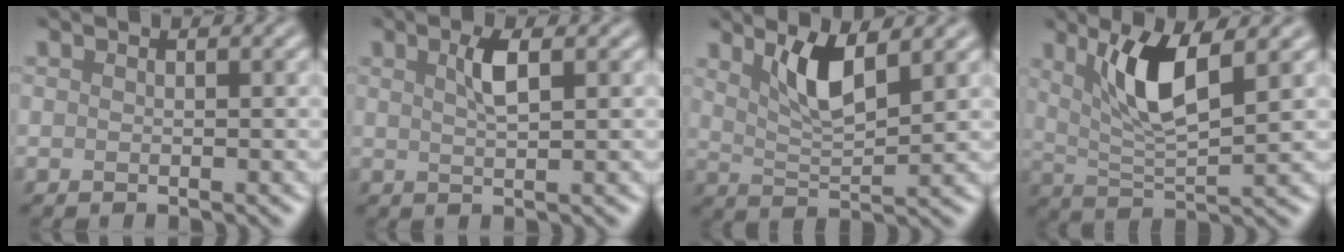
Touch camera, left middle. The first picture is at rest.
{"total": 2.3, "force": [1.0, 0.6, 2.0], "torque": [-0.038, 0.004, 0.017]}
{"total": 4.2, "force": [2.3, 1.1, 3.4], "torque": [-0.069, -0.005, 0.046]}
{"total": 5.7, "force": [2.3, 1.4, 5.1], "torque": [-0.099, -0.005, 0.045]}